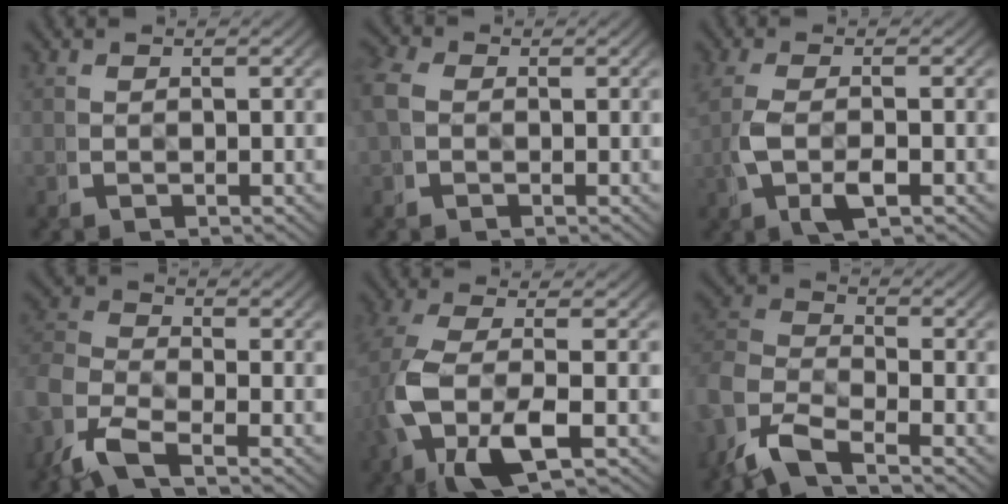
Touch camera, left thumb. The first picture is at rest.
{"total": 2.5, "force": [0.2, 2.1, 1.4], "torque": [-0.041, -0.003, 0.002]}
{"total": 3.8, "force": [-0.2, 1.3, 3.6], "torque": [-0.092, -0.006, 0.004]}
{"total": 5.6, "force": [-2.1, 3.5, 3.9], "torque": [-0.096, -0.015, -0.043]}
{"total": 8.7, "force": [-1.2, 4.0, 7.6], "torque": [-0.206, -0.029, 0.002]}
{"total": 6.4, "force": [-1.8, 4.5, 4.1], "torque": [-0.092, -0.015, -0.041]}